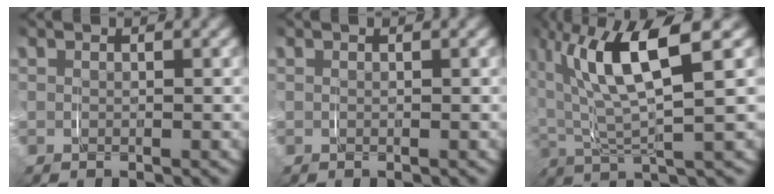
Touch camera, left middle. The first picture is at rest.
{"total": 0.0}
{"total": 8.8, "force": [2.0, 4.3, 7.4], "torque": [-0.152, 0.008, 0.027]}